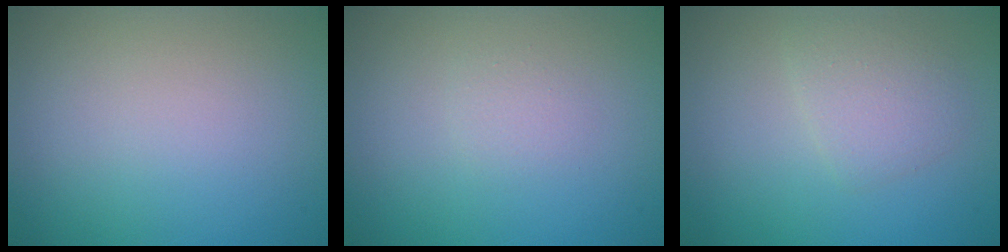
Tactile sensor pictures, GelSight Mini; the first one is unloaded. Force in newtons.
{"total": 0.8, "press": 0.8, "slide": 0.0}
{"total": 2.3, "press": 2.3, "slide": 0.1}